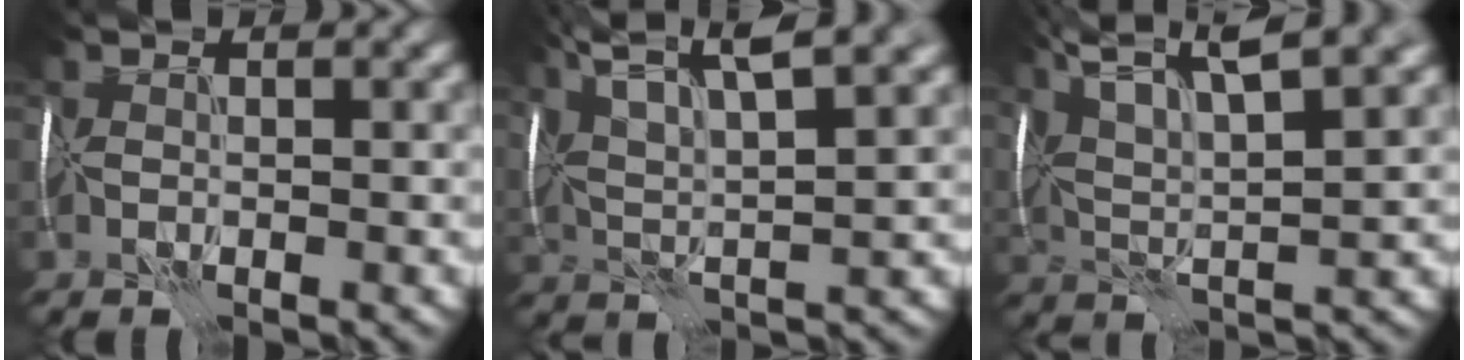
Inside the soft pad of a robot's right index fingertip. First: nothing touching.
{"total": 8.9, "force": [6.1, 1.8, 6.2], "torque": [-0.106, 0.030, 0.082]}
{"total": 10.3, "force": [7.0, 2.3, 7.1], "torque": [-0.123, 0.034, 0.095]}